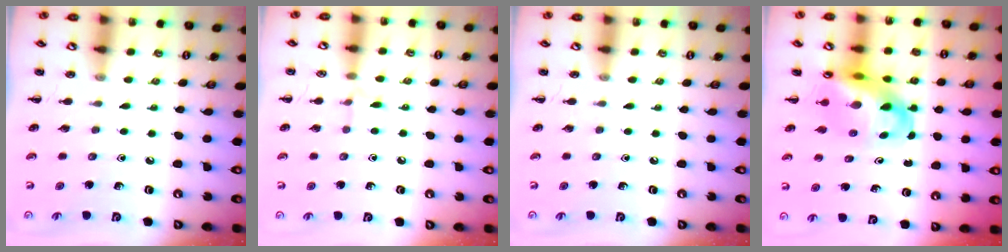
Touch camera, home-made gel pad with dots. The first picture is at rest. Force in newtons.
{"total": 4.8, "press": 4.5, "slide": 1.4}
{"total": 0.0}
{"total": 11.8, "press": 11.4, "slide": 3.0}